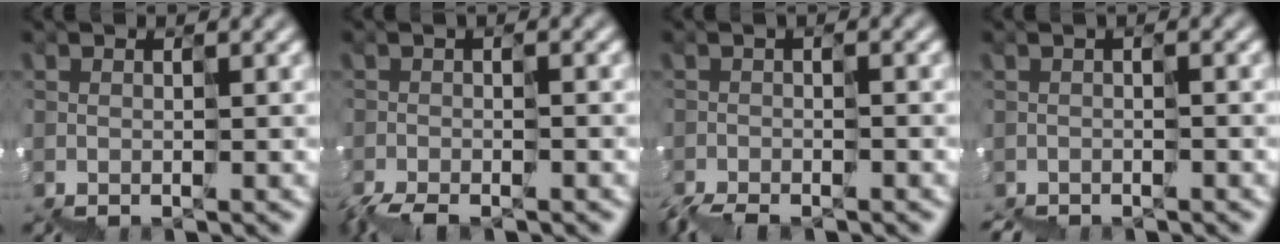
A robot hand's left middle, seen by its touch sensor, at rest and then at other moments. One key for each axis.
{"total": 2.2, "fx": -2.1, "fy": 0.0, "fz": 0.5, "tx": -0.012, "ty": 0.004, "tz": -0.042}
{"total": 2.5, "fx": -2.5, "fy": 0.0, "fz": 0.4, "tx": -0.011, "ty": 0.003, "tz": -0.045}
{"total": 1.9, "fx": -1.8, "fy": 0.2, "fz": 0.4, "tx": 0.003, "ty": 0.003, "tz": -0.014}